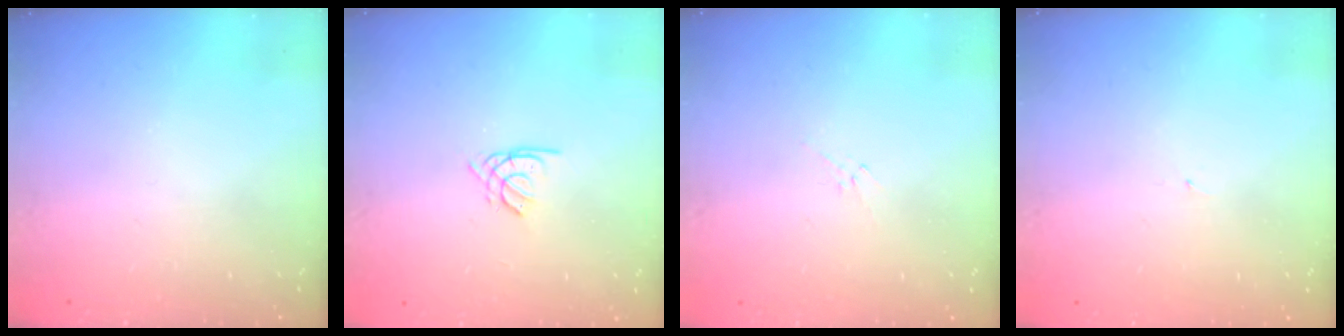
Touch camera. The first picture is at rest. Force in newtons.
{"total": 1.4, "press": 1.4, "slide": 0.4}
{"total": 2.1, "press": 2.0, "slide": 0.6}
{"total": 0.8, "press": 0.8, "slide": 0.1}